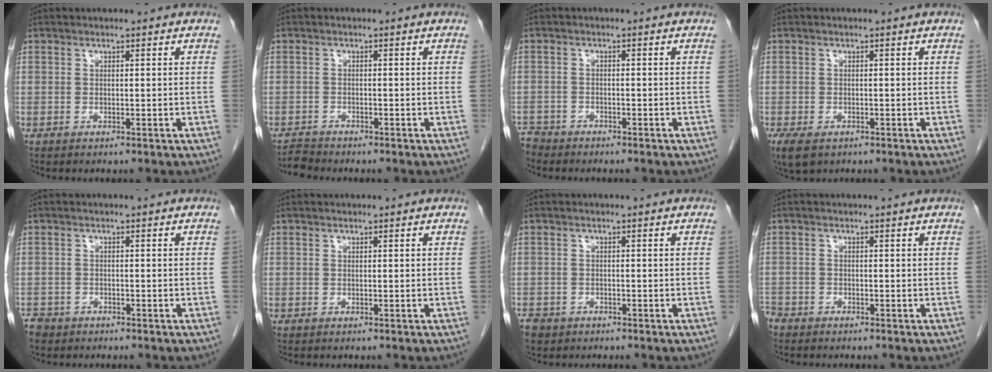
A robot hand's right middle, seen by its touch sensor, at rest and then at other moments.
{"total": 1.4, "force": [-1.4, -0.1, -0.1], "torque": [0.000, -0.009, -0.026]}
{"total": 2.8, "force": [-2.6, 0.9, -0.1], "torque": [-0.002, -0.004, -0.051]}
{"total": 4.4, "force": [-2.6, 2.6, 2.5], "torque": [-0.053, -0.010, -0.040]}
{"total": 3.3, "force": [-2.6, 1.9, 0.6], "torque": [-0.015, 0.000, -0.046]}
{"total": 0.0}
{"total": 4.0, "force": [-2.7, 2.6, 1.3], "torque": [-0.030, -0.003, -0.045]}
{"total": 2.2, "force": [-1.9, 1.0, 0.4], "torque": [-0.008, 0.000, -0.037]}